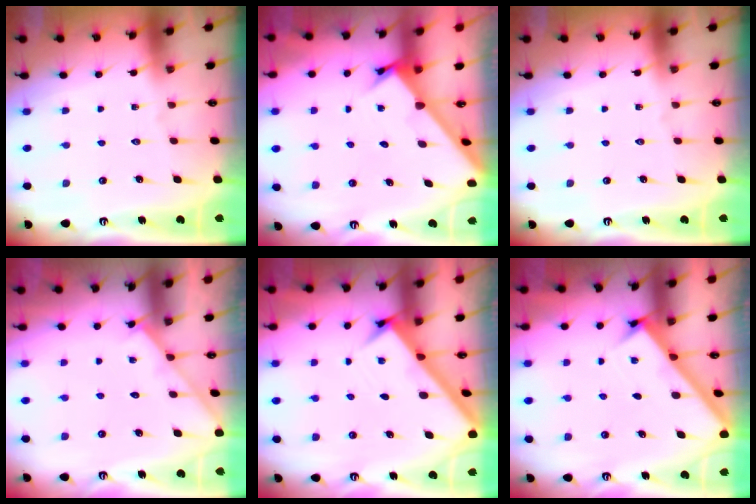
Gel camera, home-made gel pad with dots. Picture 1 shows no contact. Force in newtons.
{"total": 1.9, "press": 1.9, "slide": 0.1}
{"total": 0.0}
{"total": 2.0, "press": 1.9, "slide": 0.4}
{"total": 2.7, "press": 2.7, "slide": 0.3}
{"total": 2.7, "press": 2.7, "slide": 0.3}